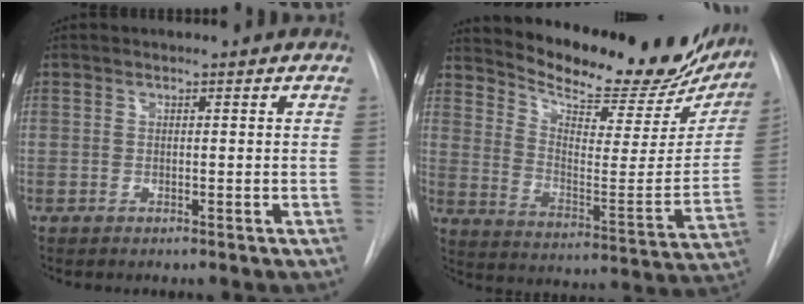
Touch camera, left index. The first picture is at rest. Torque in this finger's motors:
{"motor_torque": [0.25, -0.24, 0.45, 0.07]}